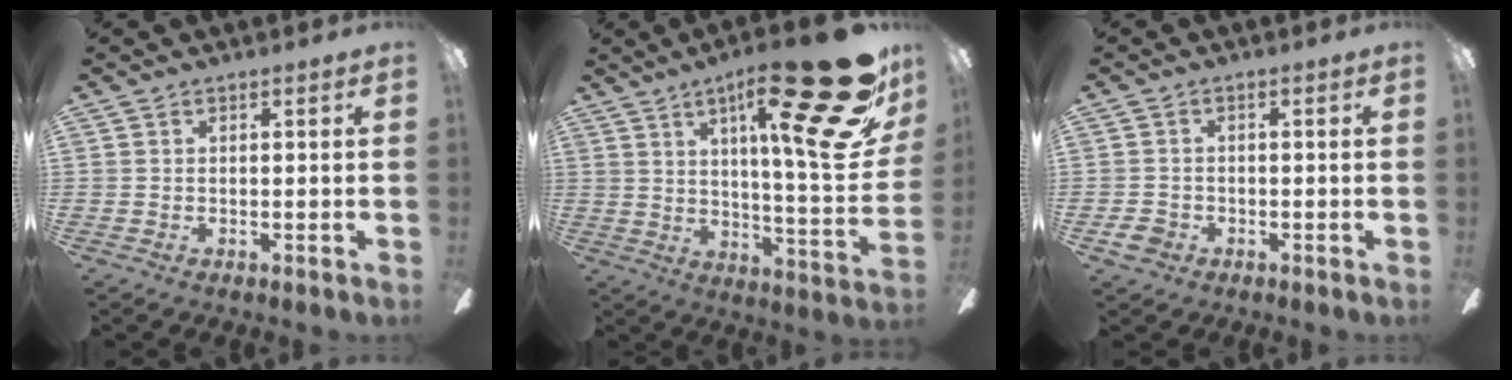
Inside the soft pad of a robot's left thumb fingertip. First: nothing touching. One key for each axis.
{"total": 29.9, "fx": 15.5, "fy": 6.6, "fz": 24.8, "tx": -0.341, "ty": -0.102, "tz": 0.242}
{"total": 3.2, "fx": -1.6, "fy": 2.5, "fz": 1.2, "tx": -0.024, "ty": 0.008, "tz": -0.030}